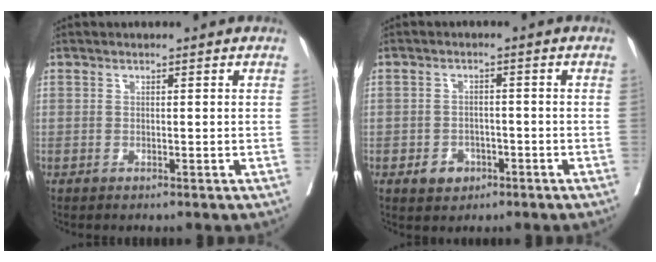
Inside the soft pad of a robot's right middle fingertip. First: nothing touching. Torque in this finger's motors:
{"motor_torque": [0.74, -0.63, 0.21, 0.02]}